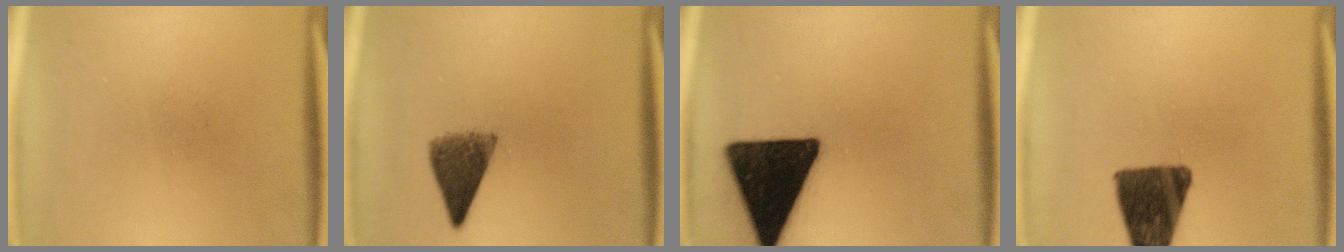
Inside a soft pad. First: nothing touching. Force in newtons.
{"total": 6.3}
{"total": 18.9}
{"total": 12.7}